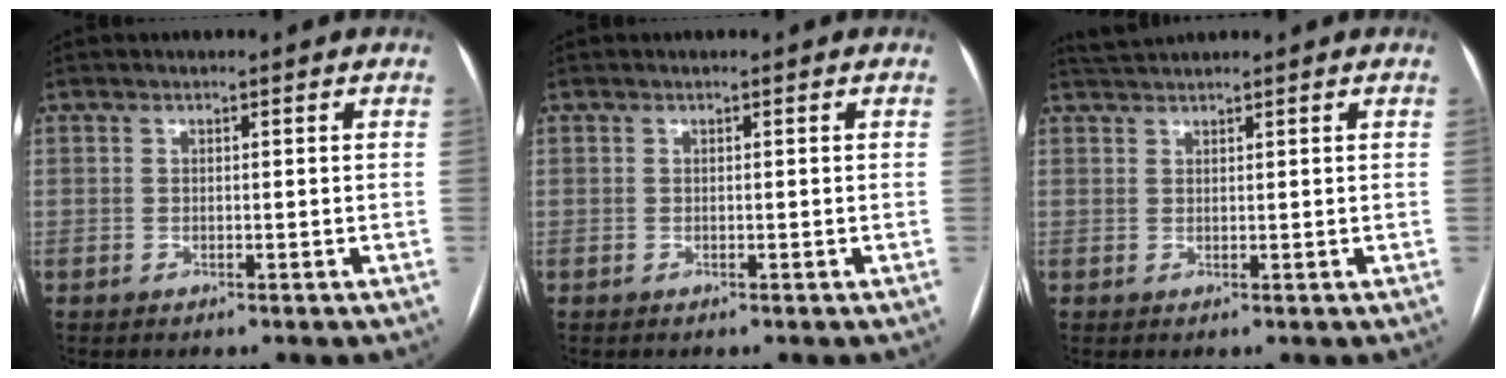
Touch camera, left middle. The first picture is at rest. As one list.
[{"total": 0.0}, {"total": 2.1, "force": [2.1, -0.3, 0.2], "torque": [-0.008, 0.016, 0.047]}]